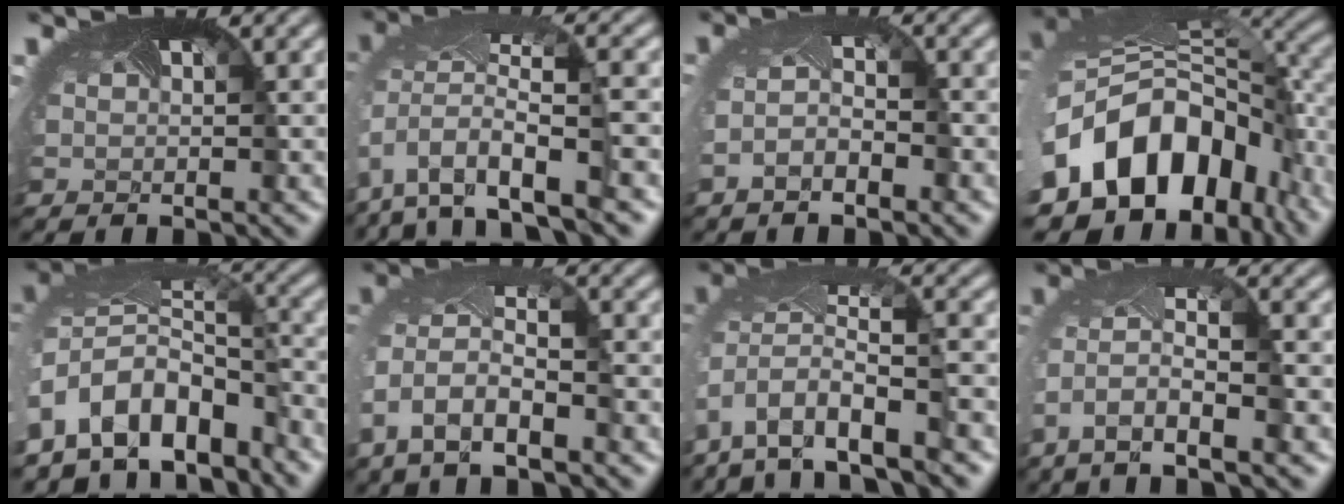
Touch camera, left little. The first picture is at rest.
{"total": 10.7, "force": [-5.0, 4.9, 8.1], "torque": [-0.173, -0.023, -0.069]}
{"total": 2.5, "force": [-1.7, 0.8, 1.7], "torque": [-0.035, -0.007, -0.030]}
{"total": 15.2, "force": [-5.9, 10.5, 9.4], "torque": [-0.190, -0.038, -0.078]}
{"total": 11.3, "force": [-6.0, 7.5, 6.0], "torque": [-0.144, -0.016, -0.092]}
{"total": 7.3, "force": [-3.3, 3.9, 5.3], "torque": [-0.119, -0.018, -0.047]}
{"total": 10.0, "force": [-5.9, 4.3, 6.8], "torque": [-0.151, -0.021, -0.086]}
{"total": 7.3, "force": [-3.9, 2.6, 5.6], "torque": [-0.134, -0.022, -0.064]}